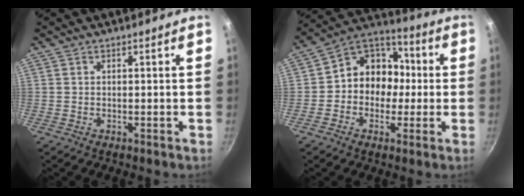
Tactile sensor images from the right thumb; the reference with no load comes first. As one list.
[{"total": 12.3, "force": [-0.8, 10.7, 6.1], "torque": [-0.038, 0.041, -0.036]}]